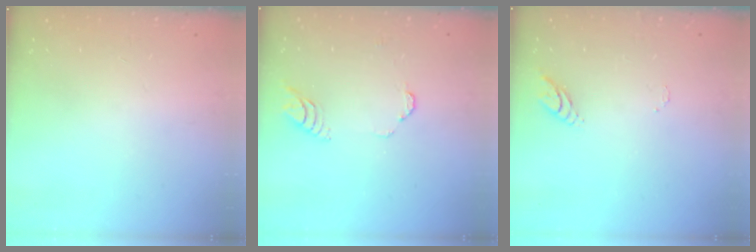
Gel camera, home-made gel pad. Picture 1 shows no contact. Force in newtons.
{"total": 4.3, "press": 4.3, "slide": 0.3}
{"total": 4.1, "press": 4.1, "slide": 0.4}